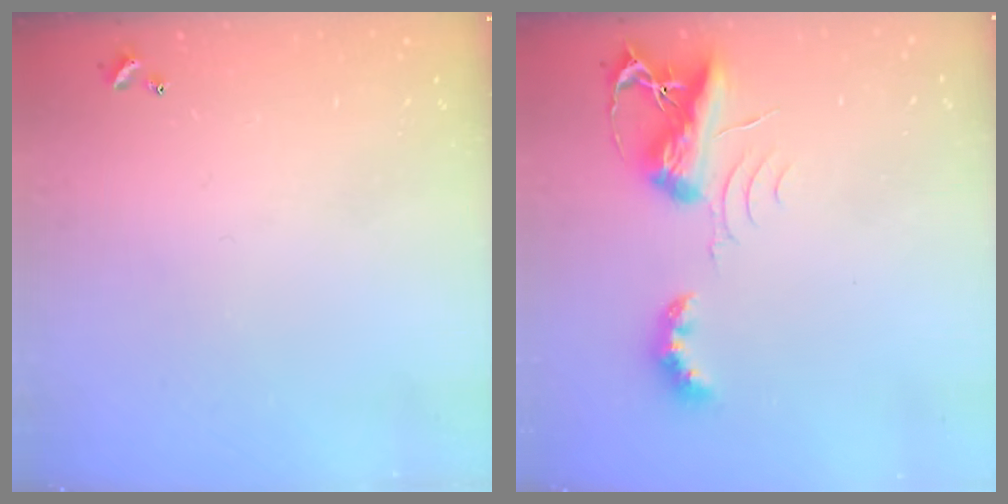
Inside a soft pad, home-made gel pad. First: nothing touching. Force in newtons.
{"total": 6.9, "press": 6.8, "slide": 0.9}